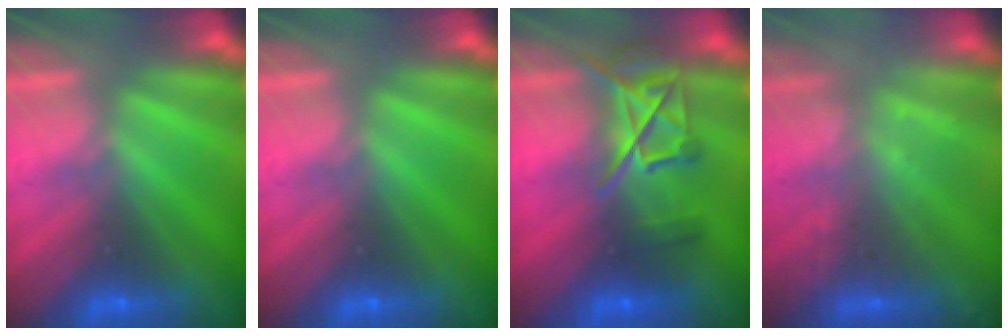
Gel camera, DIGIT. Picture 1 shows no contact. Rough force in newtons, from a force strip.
{"total": 0.0}
{"total": 6.1}
{"total": 2.2}